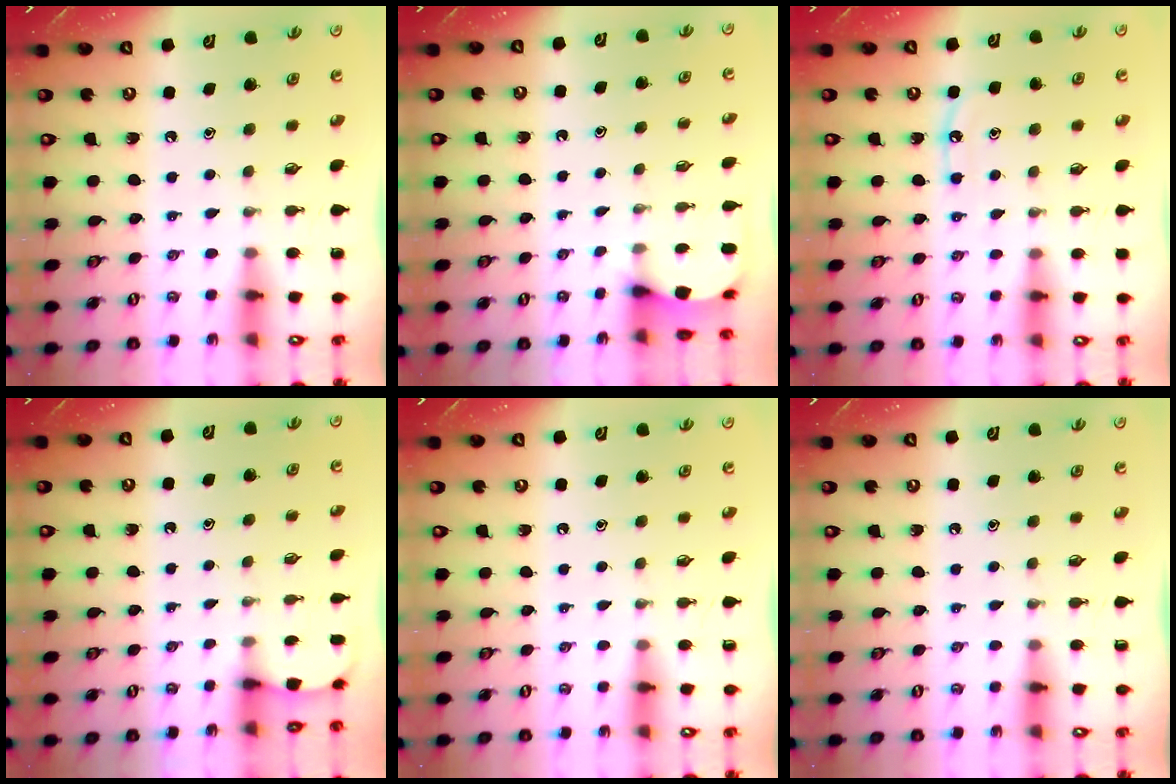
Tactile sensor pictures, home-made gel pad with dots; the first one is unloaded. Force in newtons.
{"total": 2.4, "press": 2.4, "slide": 0.3}
{"total": 6.1, "press": 6.1, "slide": 0.5}
{"total": 1.8, "press": 1.8, "slide": 0.2}
{"total": 0.0}
{"total": 0.0}